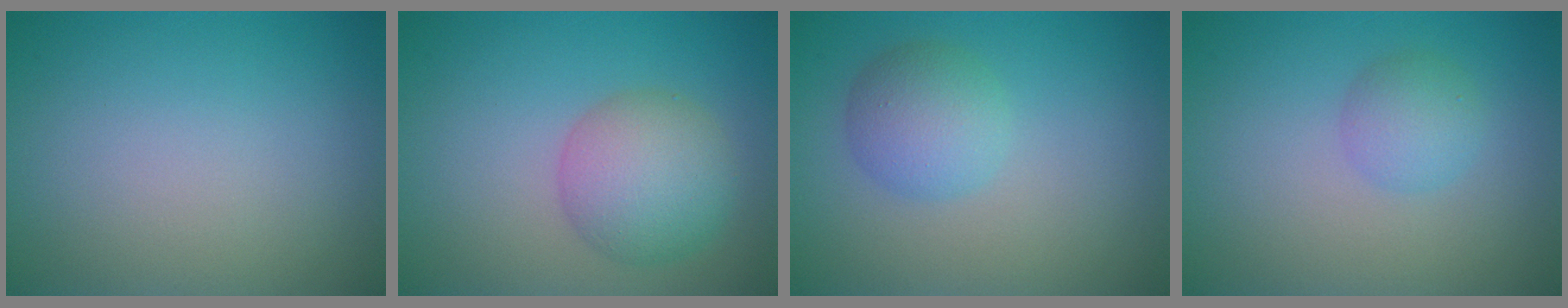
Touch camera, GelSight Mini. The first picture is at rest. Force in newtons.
{"total": 5.1, "press": 5.1, "slide": 0.1}
{"total": 3.4, "press": 3.4, "slide": 0.2}
{"total": 2.2, "press": 2.2, "slide": 0.1}